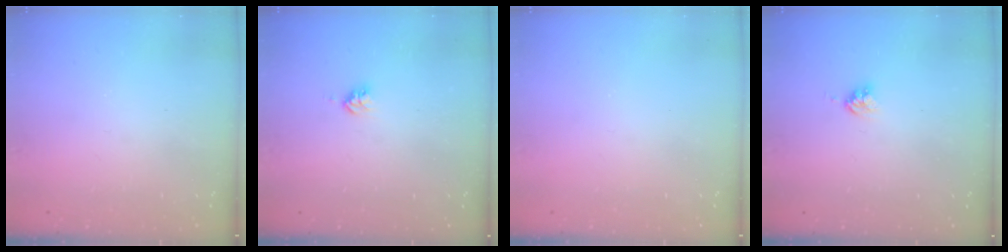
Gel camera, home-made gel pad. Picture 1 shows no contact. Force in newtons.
{"total": 2.8, "press": 2.8, "slide": 0.3}
{"total": 0.0}
{"total": 4.0, "press": 4.0, "slide": 0.1}